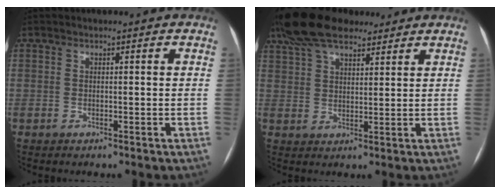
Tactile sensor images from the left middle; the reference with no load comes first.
{"total": 12.8, "force": [10.1, 4.6, 6.4], "torque": [-0.125, 0.050, 0.180]}